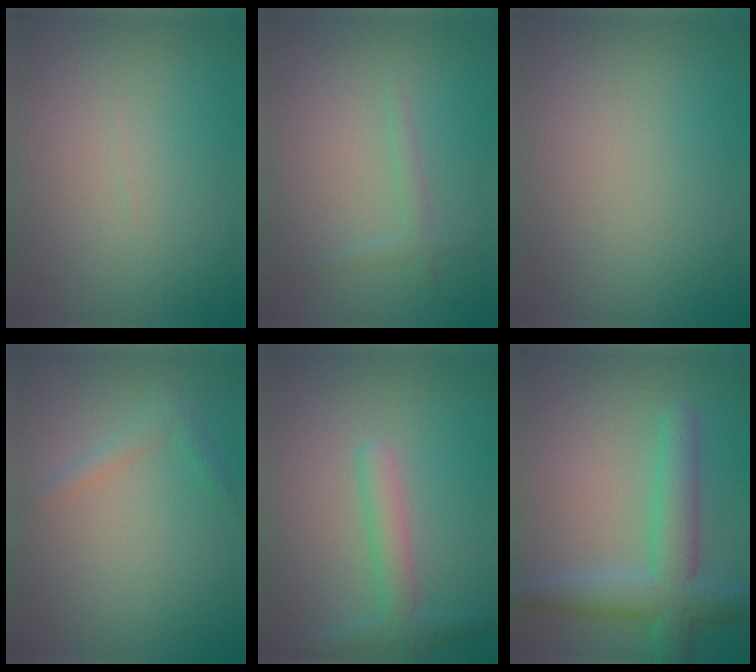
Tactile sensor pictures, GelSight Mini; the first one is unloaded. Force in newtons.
{"total": 1.0, "press": 1.0, "slide": 0.1}
{"total": 0.0}
{"total": 1.4, "press": 1.4, "slide": 0.1}
{"total": 2.8, "press": 2.8, "slide": 0.1}
{"total": 5.5, "press": 5.5, "slide": 0.3}